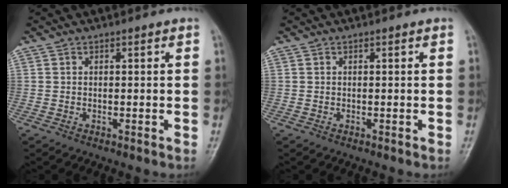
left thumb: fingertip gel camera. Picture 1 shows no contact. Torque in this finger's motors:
{"motor_torque": [0.01, 0.00, -0.06, -0.07, 0.00]}